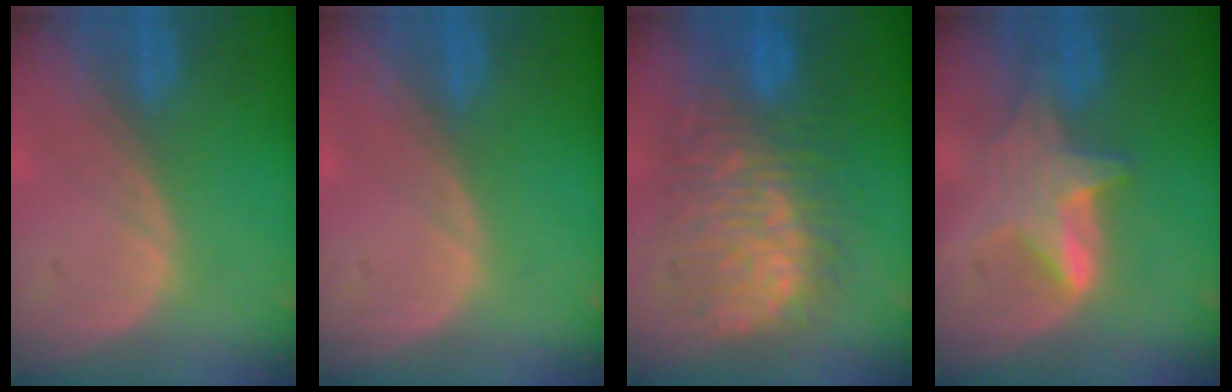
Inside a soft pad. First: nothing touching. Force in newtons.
{"total": 0.0}
{"total": 12.0, "press": 11.9, "slide": 1.3}
{"total": 5.9, "press": 5.8, "slide": 0.8}